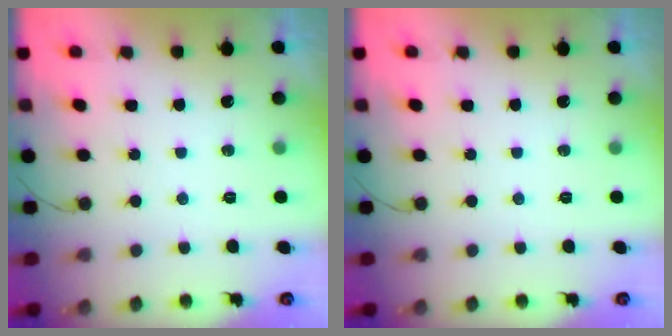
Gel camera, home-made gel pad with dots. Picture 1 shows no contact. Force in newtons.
{"total": 0.0}